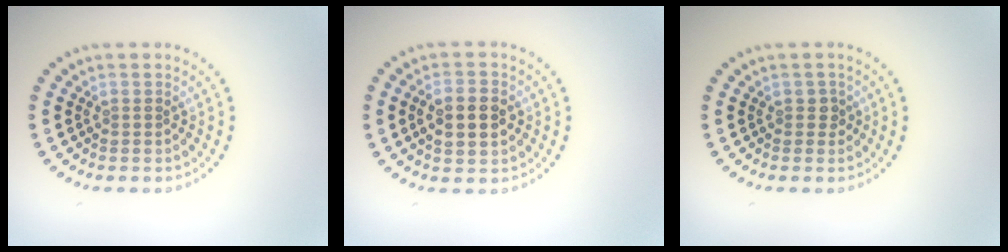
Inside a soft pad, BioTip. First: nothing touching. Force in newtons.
{"total": 3.2, "press": 3.2, "slide": 0.2}
{"total": 1.0, "press": 0.9, "slide": 0.4}